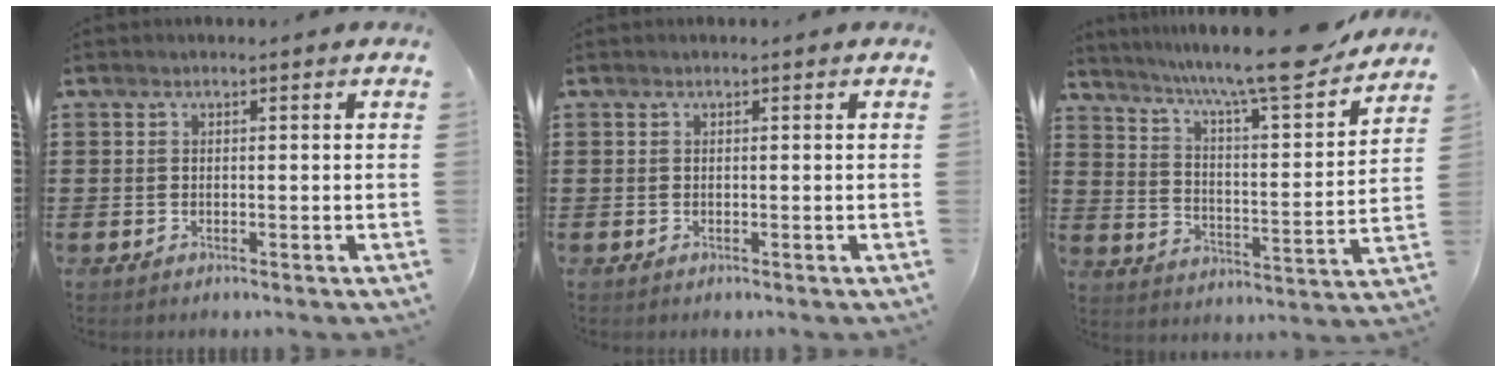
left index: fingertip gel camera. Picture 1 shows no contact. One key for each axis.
{"total": 0.0}
{"total": 10.4, "fx": 8.9, "fy": 0.1, "fz": 5.5, "tx": -0.120, "ty": -0.064, "tz": 0.143}